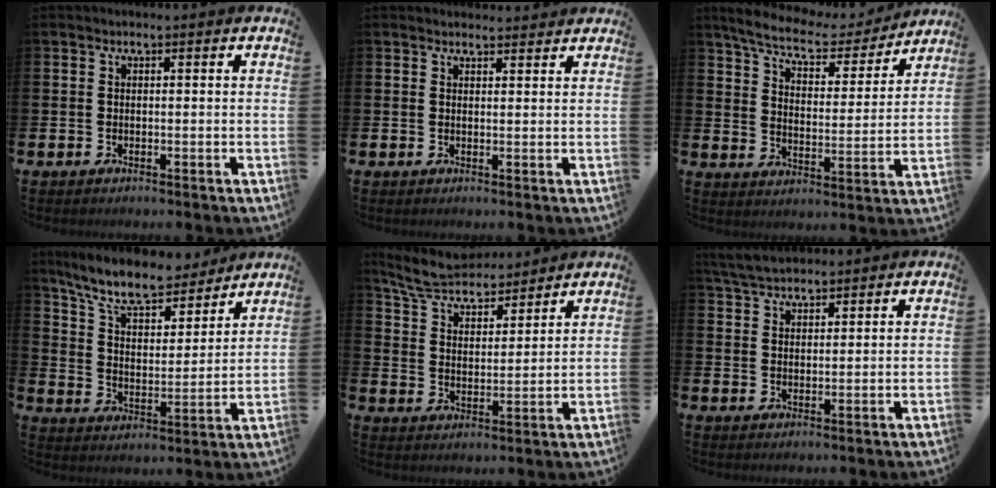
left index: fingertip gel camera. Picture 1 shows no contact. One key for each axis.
{"total": 1.9, "fx": 1.8, "fy": 0.4, "fz": -0.1, "tx": 0.009, "ty": -0.008, "tz": 0.031}
{"total": 7.3, "fx": 6.6, "fy": 1.8, "fz": 2.7, "tx": -0.079, "ty": -0.044, "tz": 0.109}
{"total": 9.8, "fx": 8.8, "fy": 2.5, "fz": 3.6, "tx": -0.102, "ty": -0.055, "tz": 0.156}
{"total": 7.3, "fx": 6.9, "fy": 1.6, "fz": 1.8, "tx": -0.071, "ty": -0.037, "tz": 0.125}
{"total": 4.7, "fx": 4.5, "fy": 1.0, "fz": 1.1, "tx": -0.032, "ty": -0.013, "tz": 0.083}